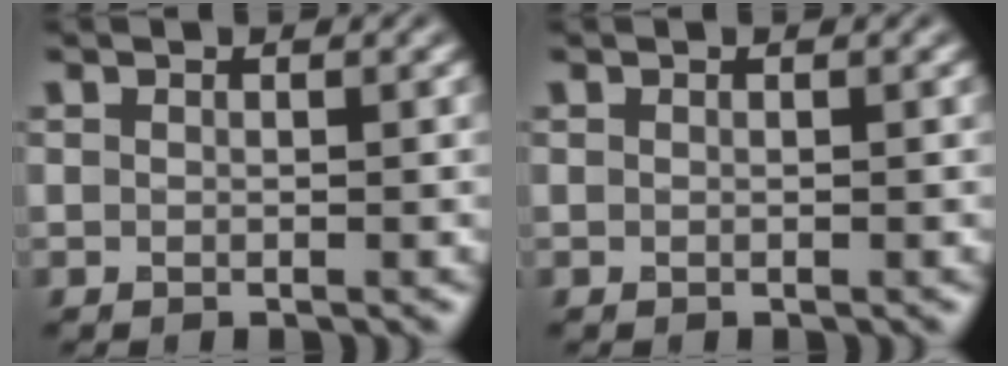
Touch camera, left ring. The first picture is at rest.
{"total": 0.0}